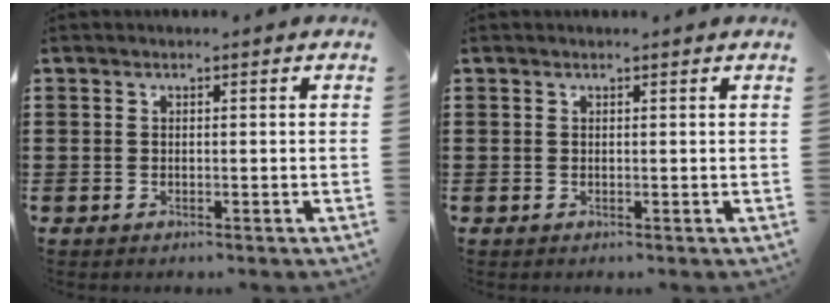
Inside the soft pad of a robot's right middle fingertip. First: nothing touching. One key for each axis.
{"total": 0.0}